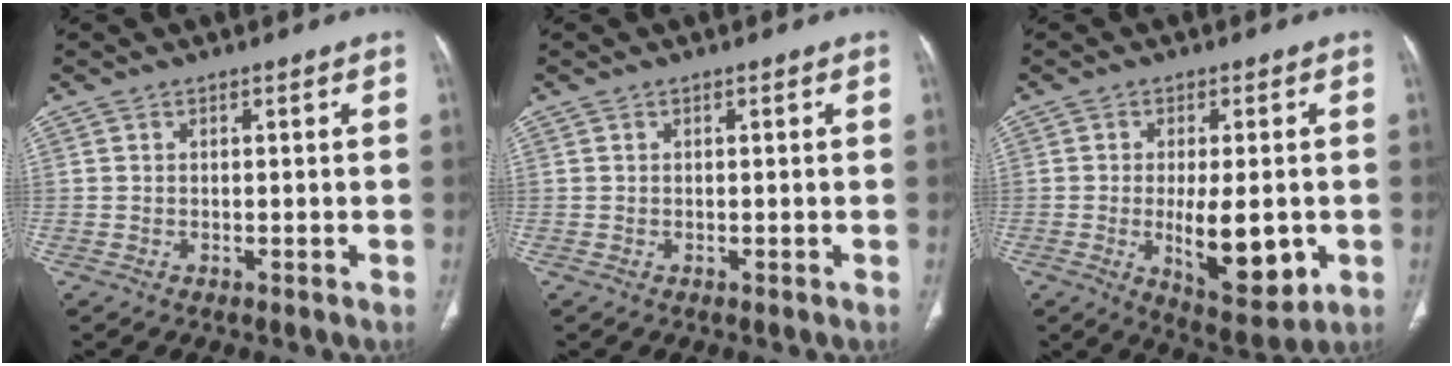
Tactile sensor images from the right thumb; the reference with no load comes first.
{"total": 0.0}
{"total": 12.3, "force": [-2.3, 4.9, 11.0], "torque": [-0.150, -0.020, -0.023]}